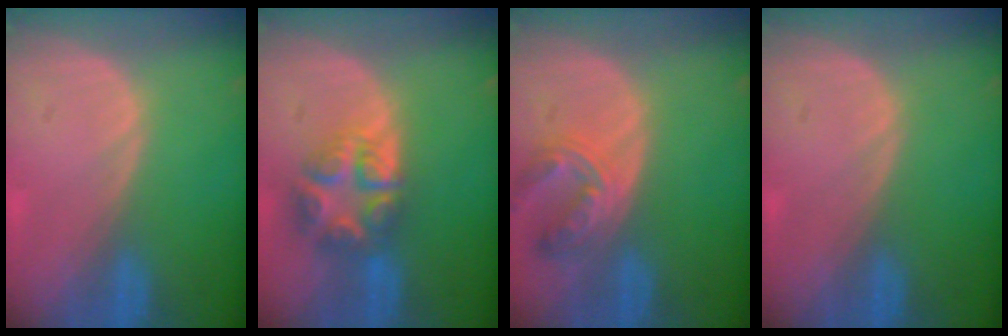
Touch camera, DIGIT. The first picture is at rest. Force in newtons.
{"total": 7.9, "press": 6.8, "slide": 4.0}
{"total": 6.9, "press": 6.3, "slide": 3.0}
{"total": 0.0}